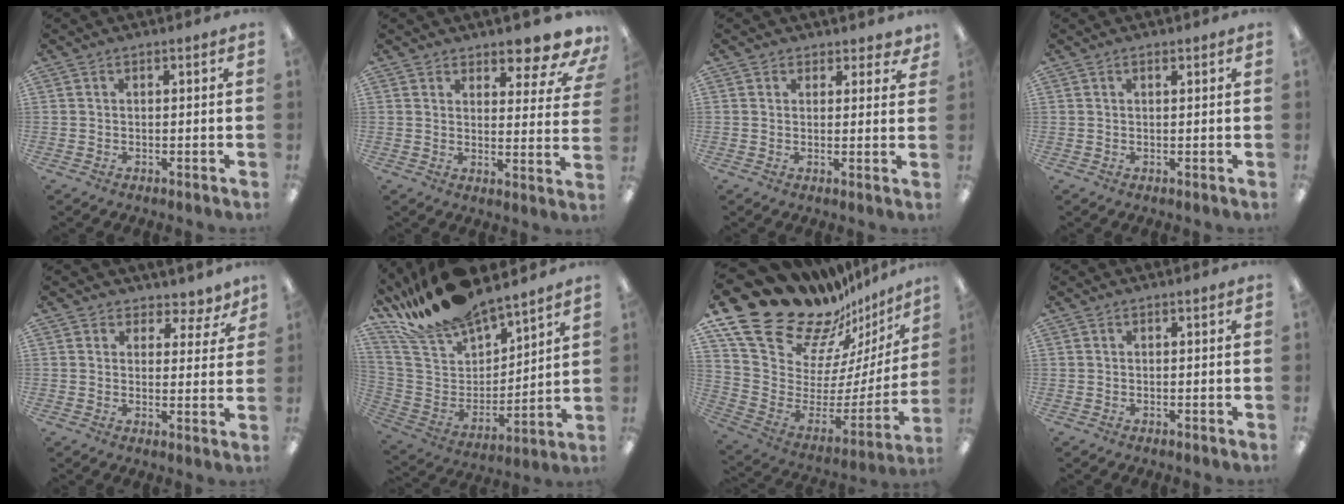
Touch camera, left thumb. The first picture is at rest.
{"total": 9.1, "force": [7.7, 2.9, 4.0], "torque": [-0.036, -0.059, 0.132]}
{"total": 2.6, "force": [1.9, 1.7, 0.4], "torque": [0.004, -0.008, 0.034]}
{"total": 0.6, "force": [0.5, 0.2, 0.2], "torque": [-0.005, 0.000, 0.009]}
{"total": 4.7, "force": [3.5, 3.0, 1.1], "torque": [-0.006, -0.029, 0.060]}
{"total": 19.8, "force": [18.2, 5.2, 5.9], "torque": [-0.147, -0.124, 0.328]}
{"total": 24.0, "force": [18.4, 11.0, 10.8], "torque": [-0.174, -0.149, 0.347]}
{"total": 0.0}